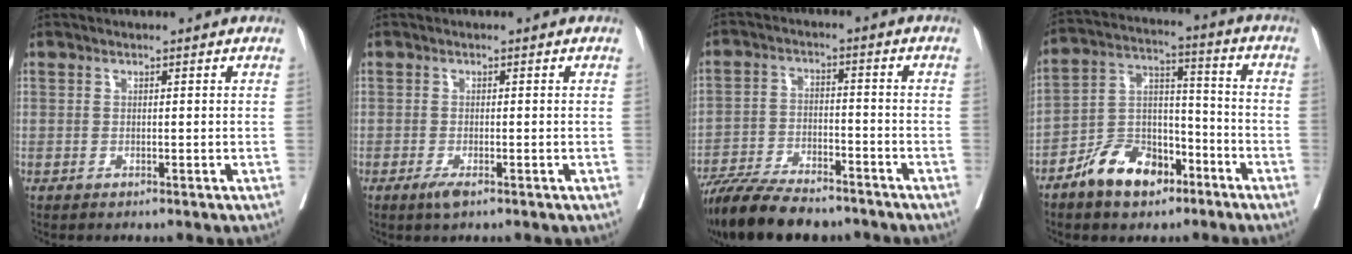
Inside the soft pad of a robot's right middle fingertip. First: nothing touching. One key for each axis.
{"total": 1.8, "fx": -1.1, "fy": 0.4, "fz": 1.4, "tx": -0.028, "ty": -0.004, "tz": -0.020}
{"total": 14.3, "fx": -12.1, "fy": 3.7, "fz": 6.7, "tx": -0.117, "ty": -0.013, "tz": -0.198}
{"total": 10.9, "fx": -7.0, "fy": 5.9, "fz": 6.0, "tx": -0.119, "ty": 0.016, "tz": -0.126}